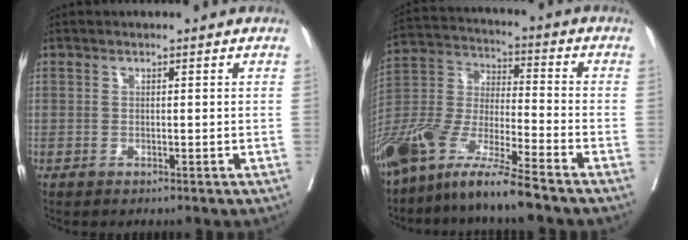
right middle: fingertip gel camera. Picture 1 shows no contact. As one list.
[{"total": 14.4, "force": [-11.0, 0.7, 9.4], "torque": [-0.199, -0.019, -0.210]}]